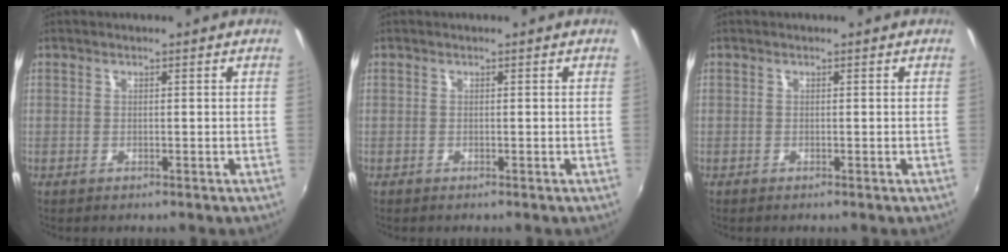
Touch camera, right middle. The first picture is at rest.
{"total": 0.0}
{"total": 0.0}